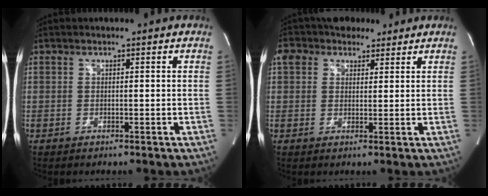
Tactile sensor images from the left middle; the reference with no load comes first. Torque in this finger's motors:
{"motor_torque": [0.45, -0.37, 0.03, 0.05]}